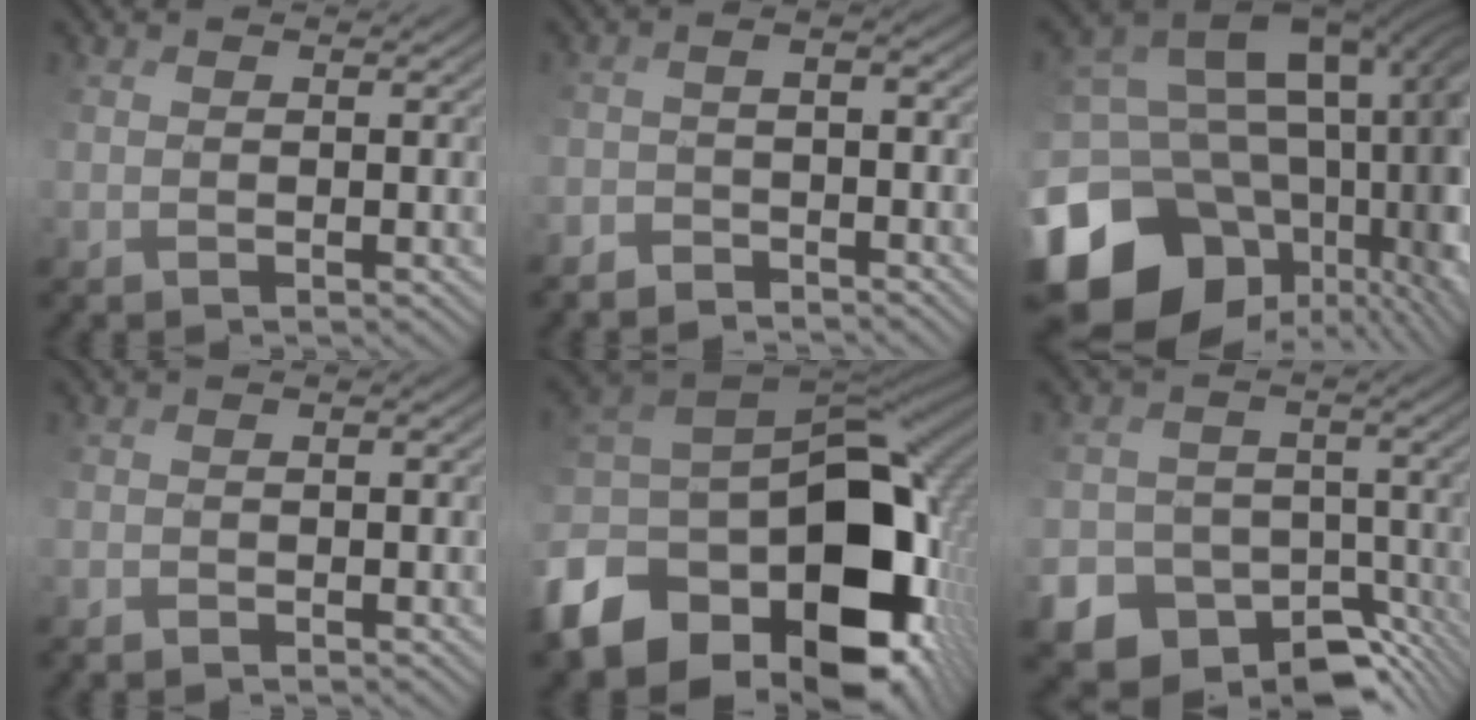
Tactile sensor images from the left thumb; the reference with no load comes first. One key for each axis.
{"total": 4.0, "fx": -3.7, "fy": 0.6, "fz": 1.2, "tx": -0.021, "ty": -0.003, "tz": -0.075}
{"total": 20.1, "fx": -4.1, "fy": 15.3, "fz": 12.4, "tx": -0.244, "ty": -0.026, "tz": -0.038}
{"total": 1.7, "fx": -1.6, "fy": 0.3, "fz": 0.5, "tx": -0.002, "ty": 0.000, "tz": -0.029}
{"total": 19.6, "fx": -6.6, "fy": 12.9, "fz": 13.2, "tx": -0.291, "ty": -0.042, "tz": -0.090}
{"total": 13.8, "fx": -9.4, "fy": 9.4, "fz": 3.8, "tx": -0.098, "ty": -0.047, "tz": -0.133}